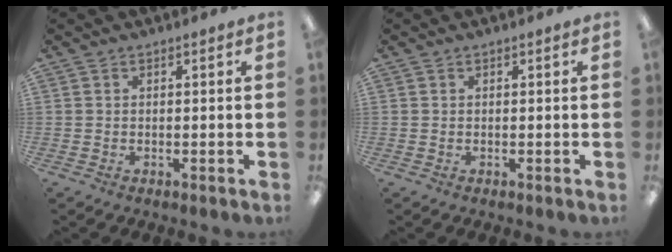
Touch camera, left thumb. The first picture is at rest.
{"total": 0.0}